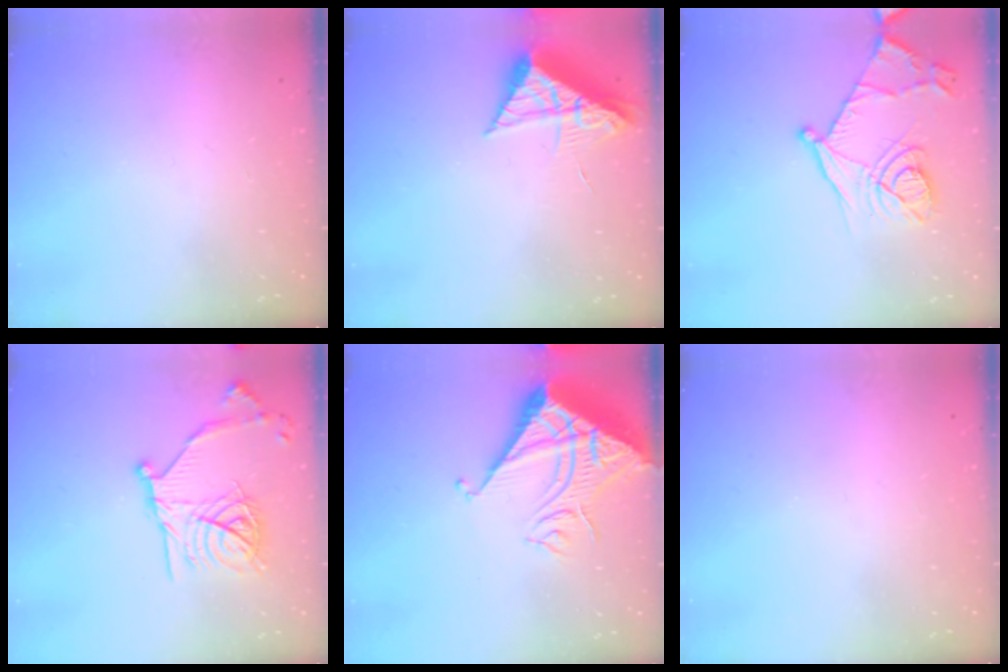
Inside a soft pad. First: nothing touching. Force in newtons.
{"total": 9.4, "press": 9.4, "slide": 0.5}
{"total": 16.2, "press": 16.2, "slide": 1.4}
{"total": 19.4, "press": 19.3, "slide": 1.5}
{"total": 11.1, "press": 11.1, "slide": 1.0}
{"total": 0.0}